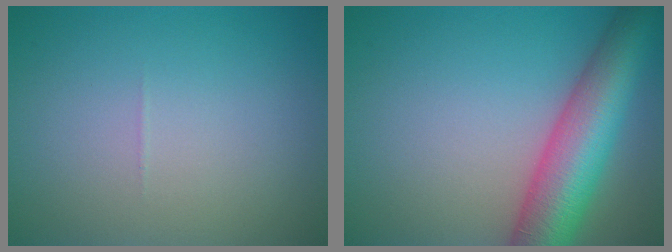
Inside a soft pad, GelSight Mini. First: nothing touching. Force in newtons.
{"total": 9.5, "press": 9.5, "slide": 0.3}